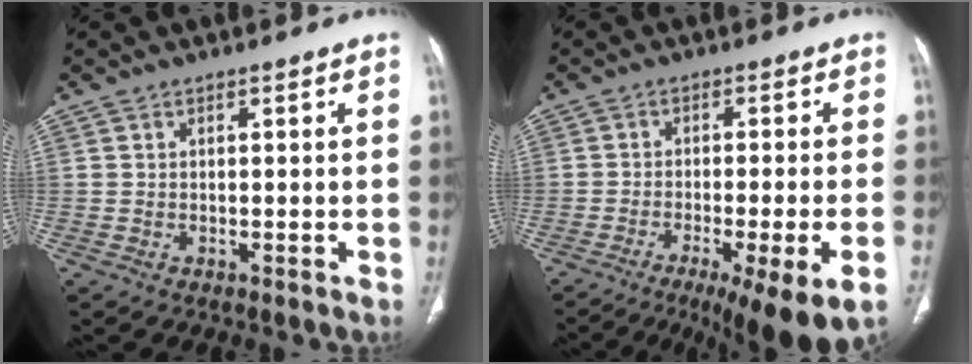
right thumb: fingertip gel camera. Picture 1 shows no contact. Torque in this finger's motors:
{"motor_torque": [0.05, 0.30, 0.17, -0.50, 0.02]}